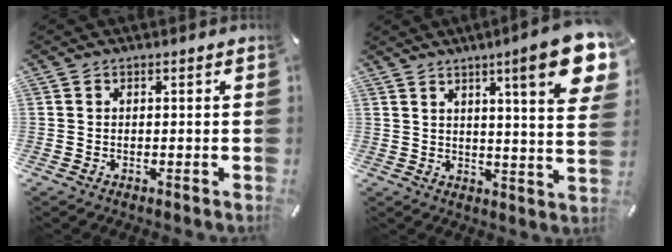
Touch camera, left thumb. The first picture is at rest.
{"total": 14.3, "force": [7.4, 2.0, 12.1], "torque": [-0.173, -0.039, 0.110]}